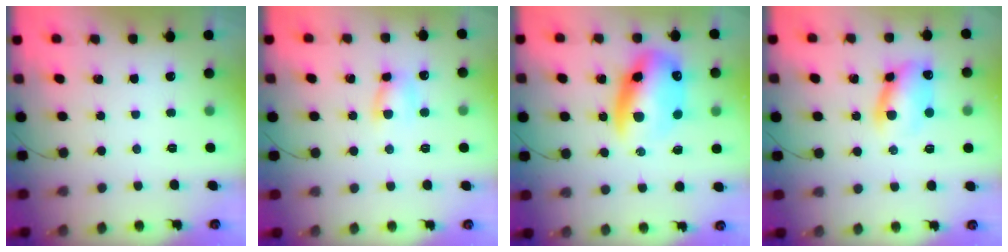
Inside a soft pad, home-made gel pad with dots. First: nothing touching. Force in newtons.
{"total": 5.7, "press": 5.7, "slide": 0.2}
{"total": 15.4, "press": 15.0, "slide": 3.5}
{"total": 9.0, "press": 8.9, "slide": 1.0}